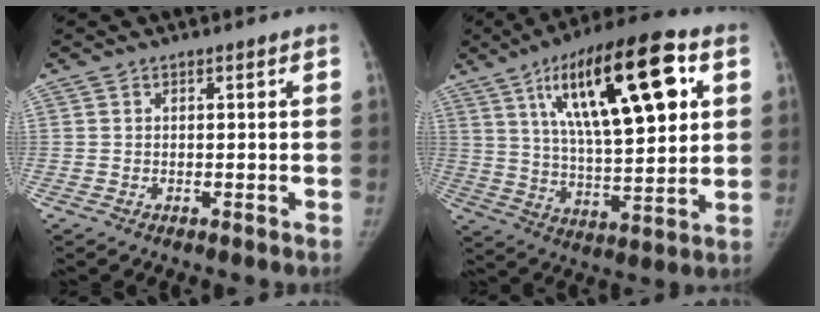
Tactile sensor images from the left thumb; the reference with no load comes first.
{"total": 24.3, "force": [9.0, 8.2, 21.0], "torque": [-0.323, -0.012, 0.145]}